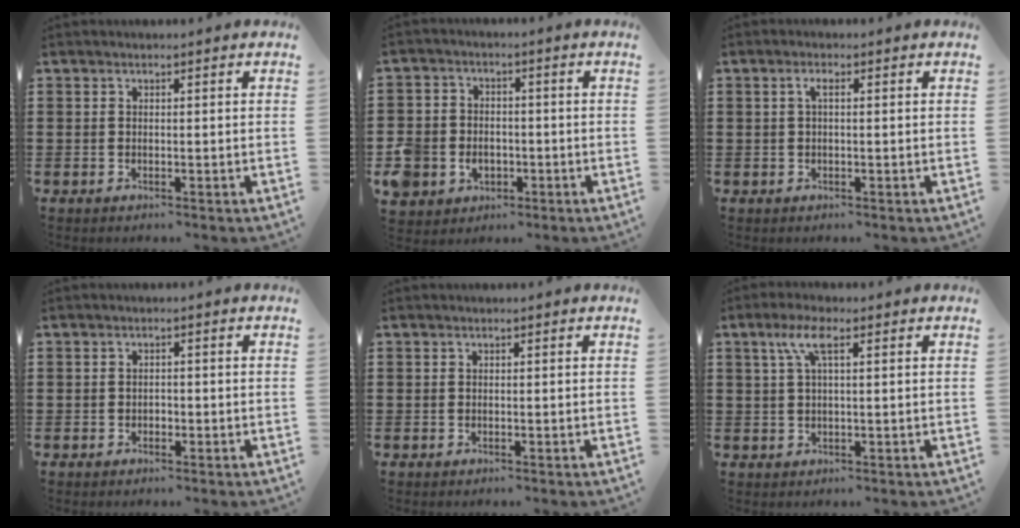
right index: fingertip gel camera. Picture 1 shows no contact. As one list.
[{"total": 5.6, "force": [-2.1, 4.9, 1.7], "torque": [-0.077, 0.004, -0.046]}, {"total": 1.5, "force": [0.1, 0.4, 1.5], "torque": [-0.037, -0.001, -0.001]}, {"total": 0.7, "force": [-0.4, 0.6, 0.3], "torque": [-0.007, -0.001, -0.007]}, {"total": 0.0}, {"total": 4.7, "force": [1.7, 1.1, 4.2], "torque": [-0.096, 0.006, 0.025]}]